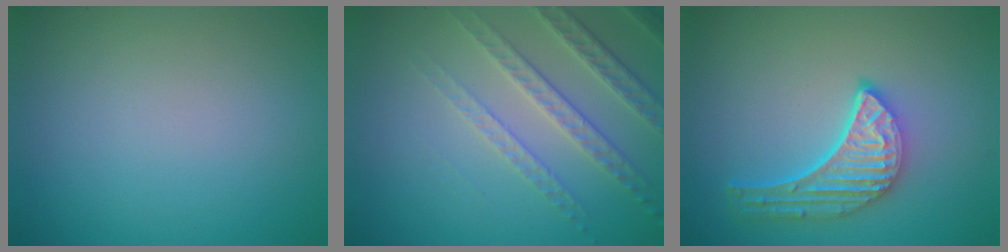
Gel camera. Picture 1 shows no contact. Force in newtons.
{"total": 4.4, "press": 3.3, "slide": 2.9}
{"total": 5.0, "press": 3.9, "slide": 3.2}